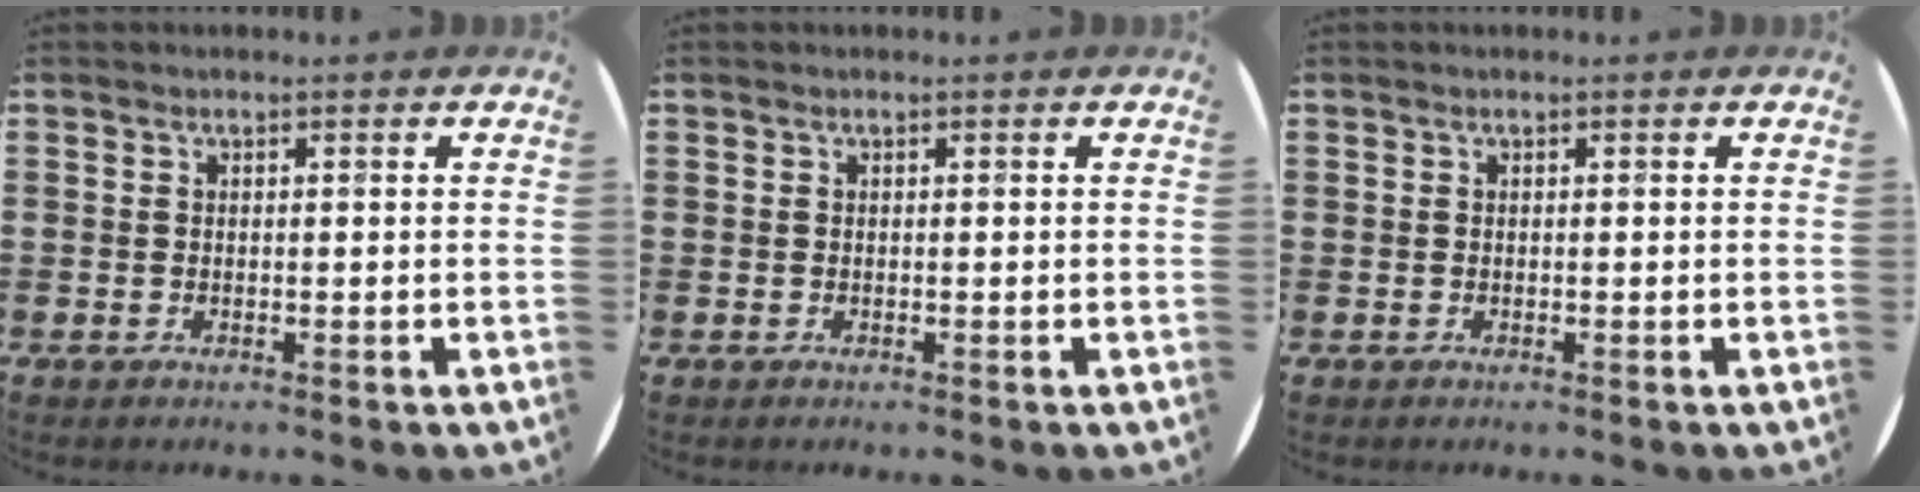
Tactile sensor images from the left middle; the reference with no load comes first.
{"total": 0.0}
{"total": 0.0}